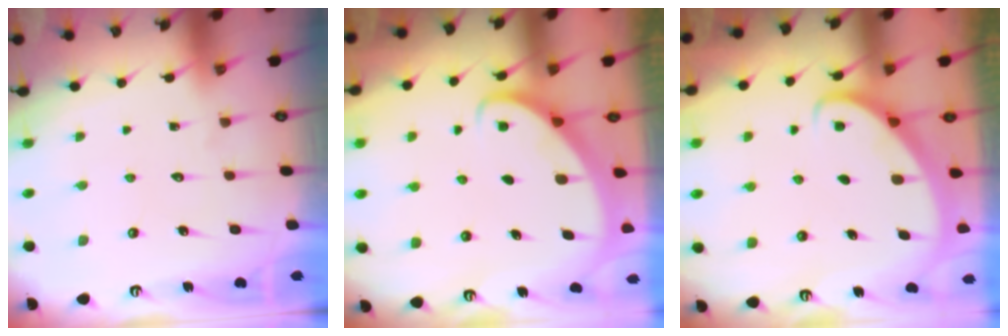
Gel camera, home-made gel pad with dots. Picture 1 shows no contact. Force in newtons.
{"total": 2.8, "press": 2.8, "slide": 0.2}
{"total": 2.8, "press": 2.8, "slide": 0.2}